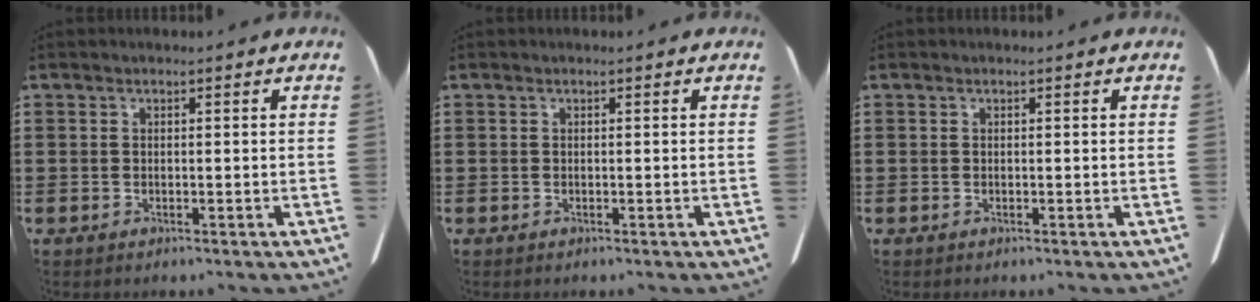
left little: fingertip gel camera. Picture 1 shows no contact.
{"total": 0.0}
{"total": 0.0}